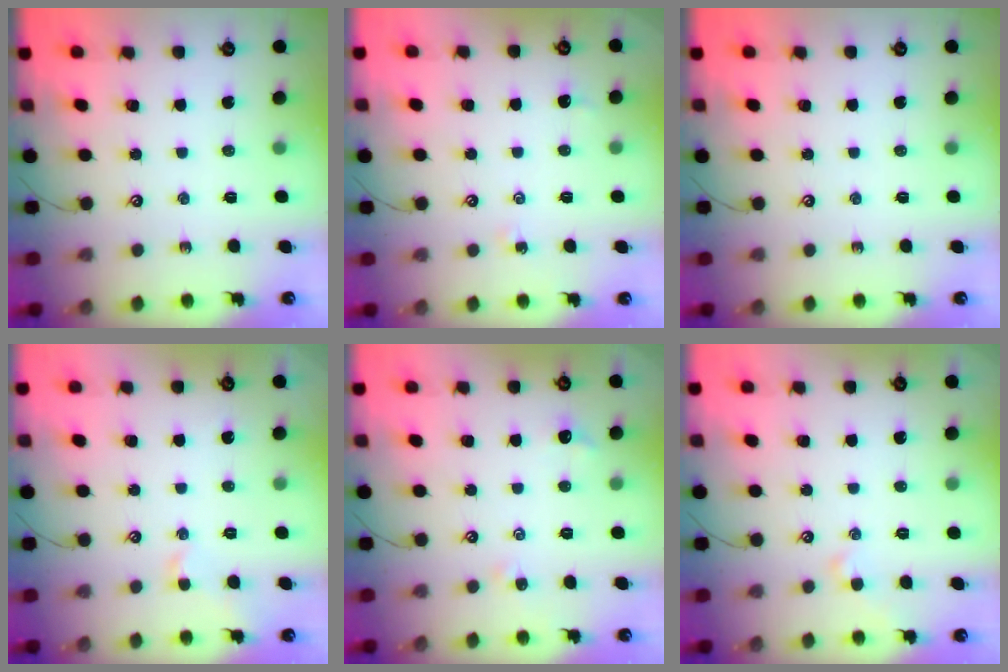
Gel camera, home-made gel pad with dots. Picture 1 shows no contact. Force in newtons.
{"total": 1.6, "press": 1.5, "slide": 0.4}
{"total": 0.0}
{"total": 0.7, "press": 0.4, "slide": 0.6}
{"total": 1.6, "press": 1.5, "slide": 0.6}
{"total": 1.3, "press": 1.2, "slide": 0.5}